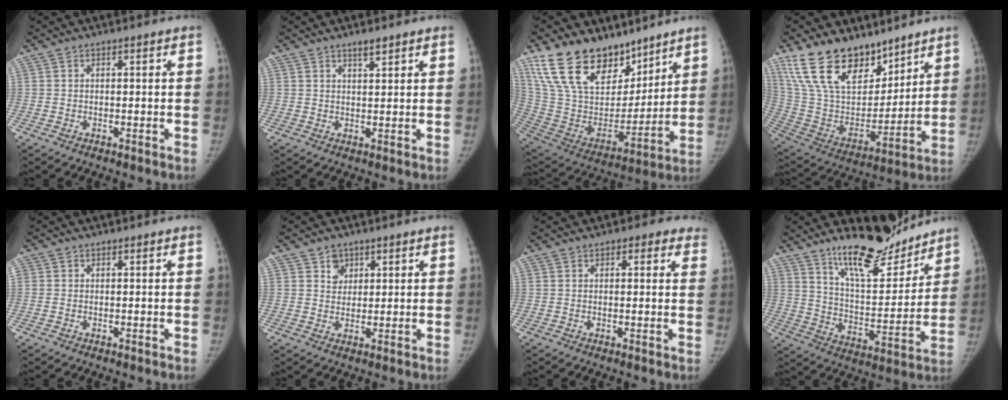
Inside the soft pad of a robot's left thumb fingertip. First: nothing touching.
{"total": 2.3, "force": [1.8, 0.6, 1.2], "torque": [-0.014, -0.013, 0.031]}
{"total": 23.9, "force": [17.2, 12.6, 10.9], "torque": [-0.170, -0.072, 0.322]}
{"total": 21.6, "force": [15.2, 11.1, 10.6], "torque": [-0.155, -0.061, 0.293]}
{"total": 0.6, "force": [-0.1, 0.5, 0.3], "torque": [-0.004, 0.001, -0.003]}
{"total": 3.4, "force": [1.8, 2.8, 0.7], "torque": [0.014, -0.010, 0.030]}
{"total": 5.2, "force": [3.8, 2.8, 2.3], "torque": [0.017, -0.007, 0.030]}
{"total": 16.5, "force": [13.7, 4.7, 7.9], "torque": [-0.084, -0.102, 0.230]}